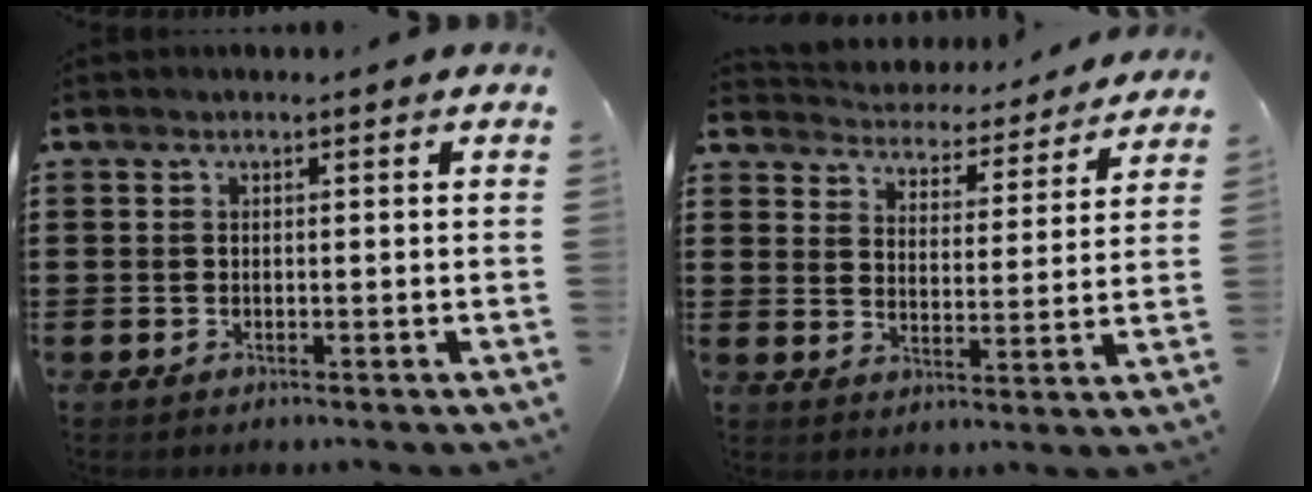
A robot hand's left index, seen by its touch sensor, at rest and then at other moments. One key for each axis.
{"total": 4.4, "fx": 4.4, "fy": 0.3, "fz": -0.1, "tx": -0.026, "ty": -0.038, "tz": 0.071}